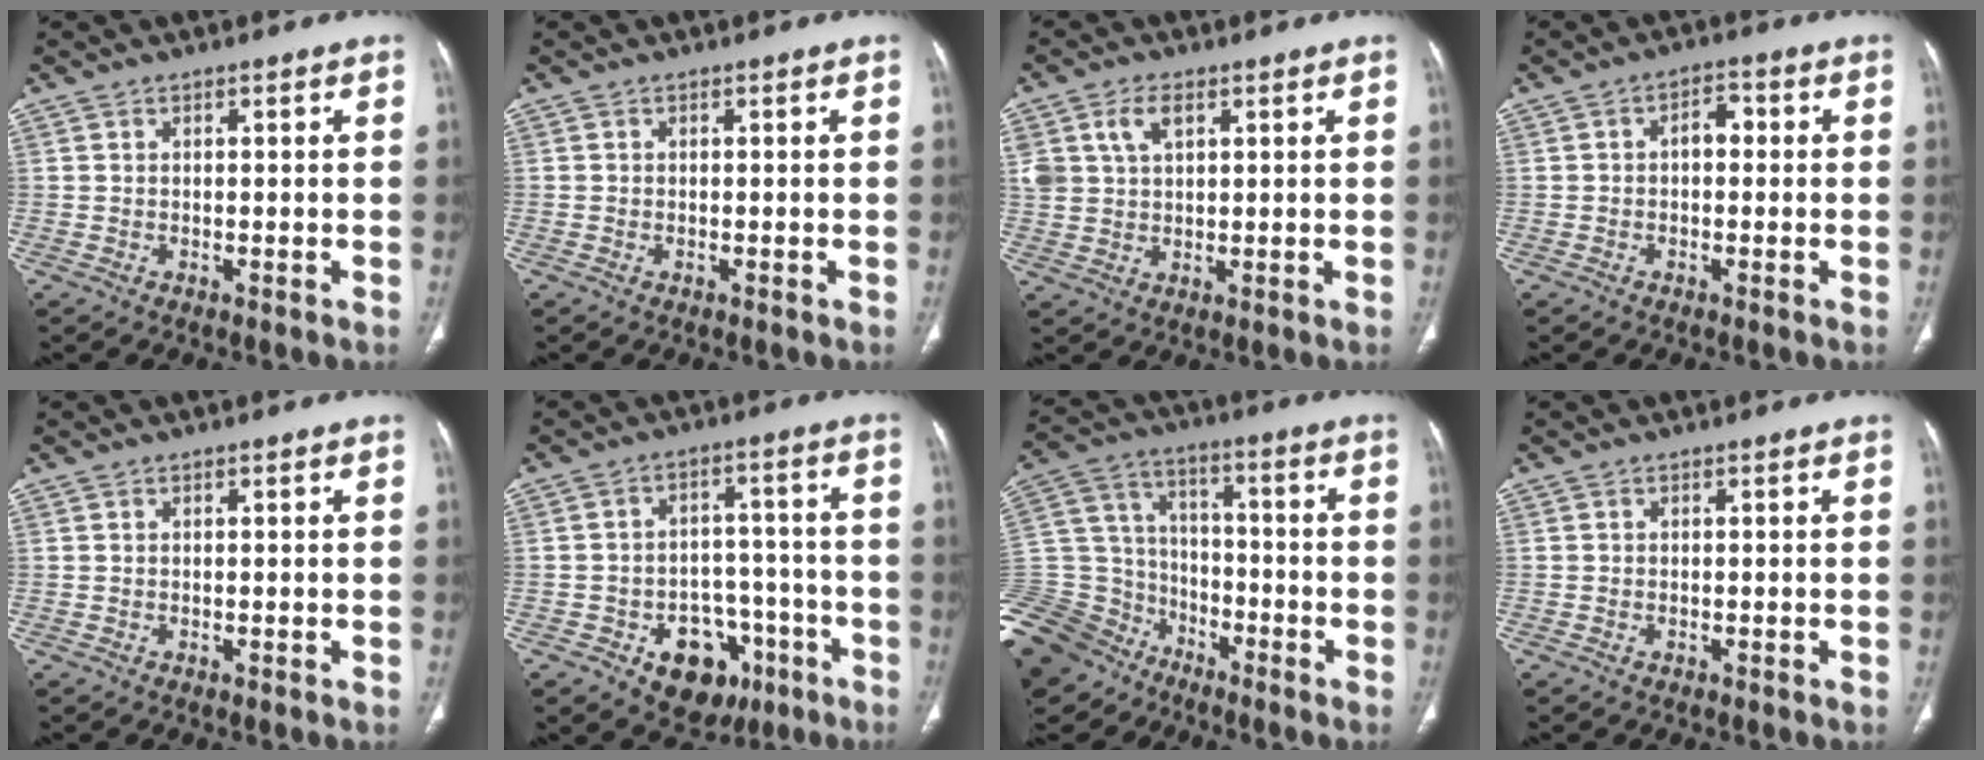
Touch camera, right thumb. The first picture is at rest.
{"total": 0.0}
{"total": 6.5, "force": [2.8, 3.9, 4.3], "torque": [-0.084, -0.001, 0.060]}
{"total": 3.5, "force": [0.1, 2.2, 2.7], "torque": [-0.029, 0.015, -0.006]}
{"total": 0.0}
{"total": 12.7, "force": [-6.2, 8.9, 6.5], "torque": [-0.050, 0.047, -0.078]}
{"total": 25.9, "force": [-16.0, 17.6, 10.3], "torque": [-0.289, 0.051, -0.281]}
{"total": 0.0}